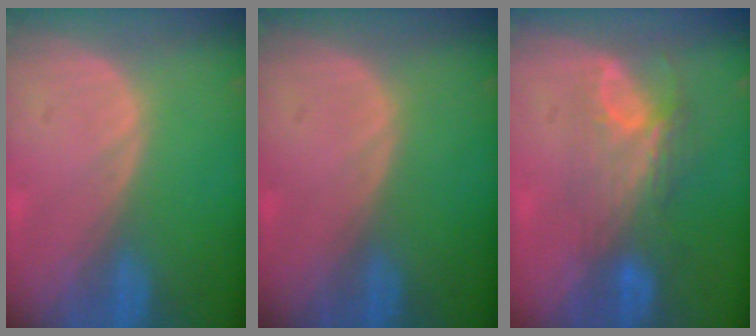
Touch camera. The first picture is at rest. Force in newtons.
{"total": 0.0}
{"total": 7.9, "press": 6.8, "slide": 3.9}